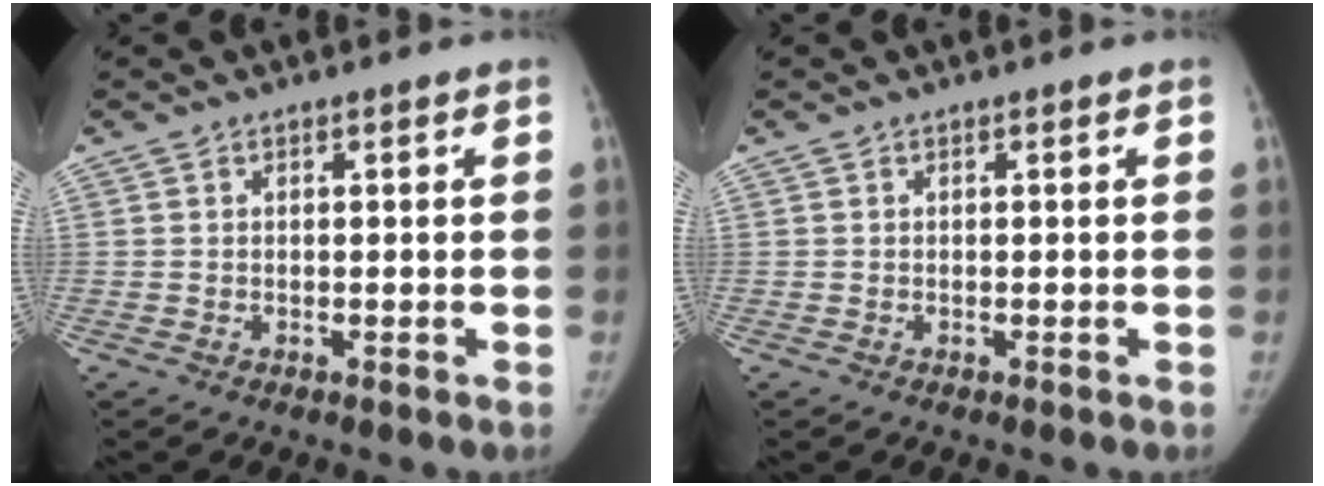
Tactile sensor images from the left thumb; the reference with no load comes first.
{"total": 0.0}